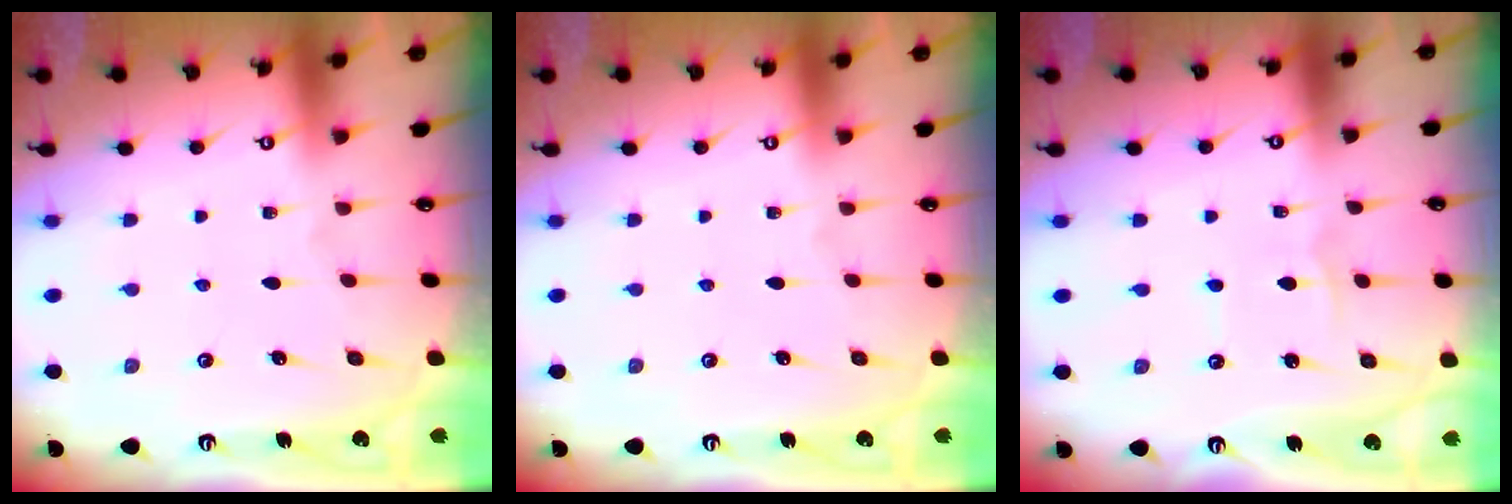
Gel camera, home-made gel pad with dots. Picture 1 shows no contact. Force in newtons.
{"total": 0.0}
{"total": 2.1, "press": 2.1, "slide": 0.2}